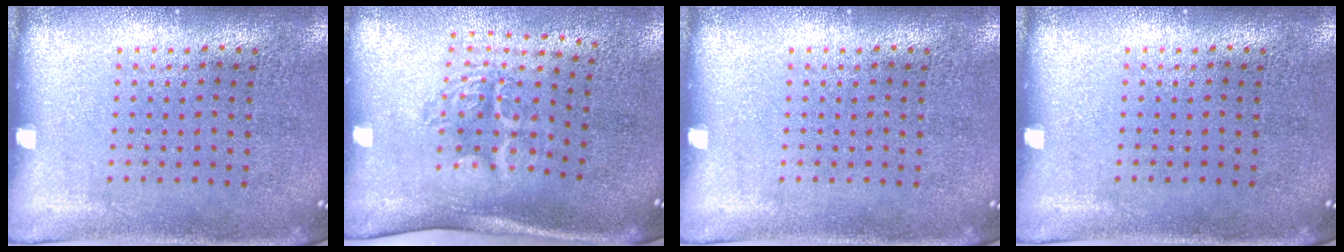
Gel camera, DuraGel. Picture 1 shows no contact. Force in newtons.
{"total": 1.8, "press": 1.3, "slide": 1.3}
{"total": 0.0}
{"total": 0.0}